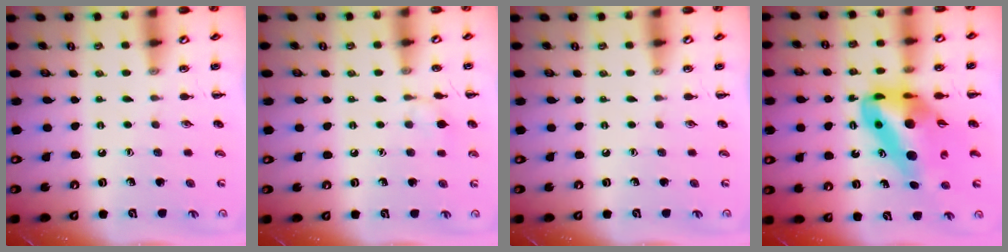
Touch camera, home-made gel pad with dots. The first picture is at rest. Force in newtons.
{"total": 5.4, "press": 5.1, "slide": 1.9}
{"total": 0.0}
{"total": 14.7, "press": 14.0, "slide": 4.4}